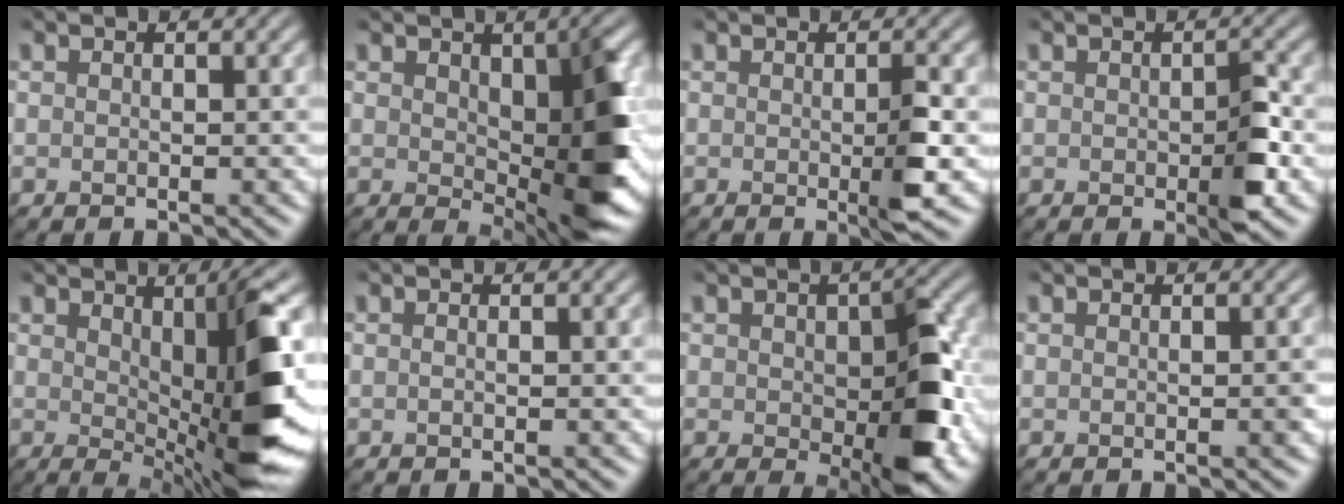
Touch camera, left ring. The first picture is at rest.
{"total": 8.2, "force": [-0.2, 3.4, 7.5], "torque": [-0.114, -0.016, 0.012]}
{"total": 2.5, "force": [-0.5, 0.1, 2.5], "torque": [-0.046, -0.011, -0.005]}
{"total": 2.9, "force": [-0.7, 0.9, 2.7], "torque": [-0.047, -0.006, -0.006]}
{"total": 8.2, "force": [0.3, 1.9, 8.0], "torque": [-0.114, -0.012, 0.011]}
{"total": 0.5, "force": [-0.2, 0.2, 0.4], "torque": [-0.010, -0.005, -0.009]}
{"total": 7.9, "force": [-1.3, 3.8, 6.8], "torque": [-0.107, -0.015, -0.004]}
{"total": 1.4, "force": [-0.3, 0.4, 1.3], "torque": [-0.015, 0.000, -0.008]}